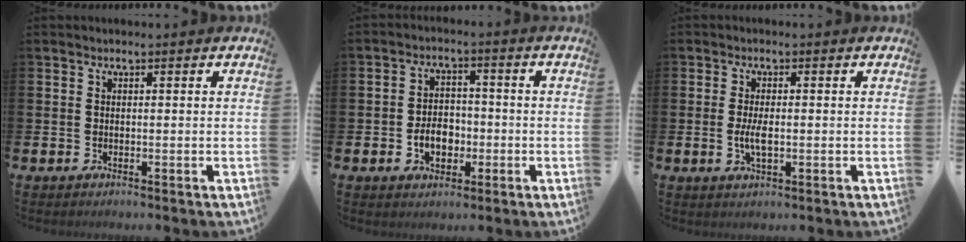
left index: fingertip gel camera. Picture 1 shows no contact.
{"total": 4.4, "force": [-1.2, 3.2, 2.7], "torque": [-0.036, 0.001, -0.030]}
{"total": 3.1, "force": [-0.2, 1.2, 2.8], "torque": [-0.056, -0.002, -0.008]}